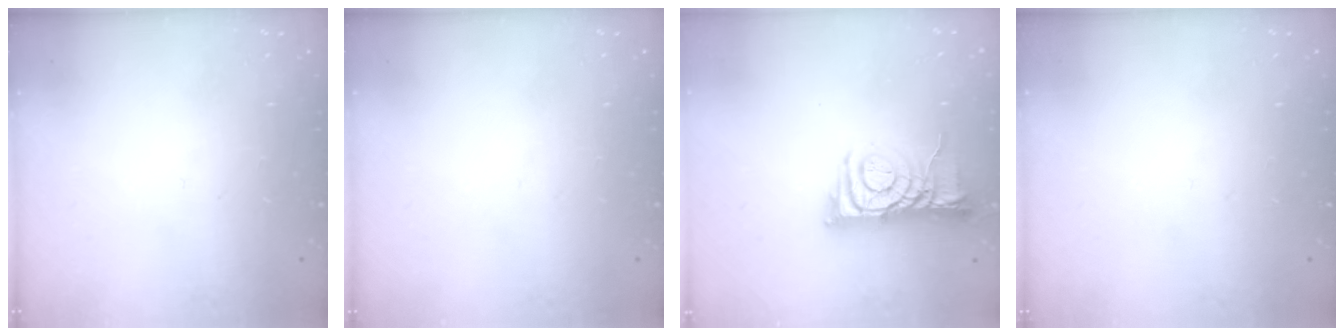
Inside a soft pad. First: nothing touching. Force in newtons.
{"total": 0.0}
{"total": 7.9, "press": 7.9, "slide": 1.0}
{"total": 0.0}